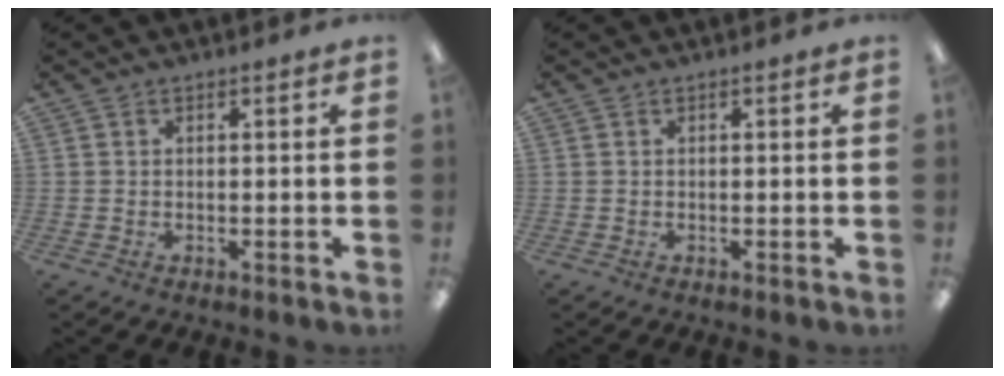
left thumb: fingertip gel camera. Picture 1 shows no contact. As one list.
[{"total": 0.0}]